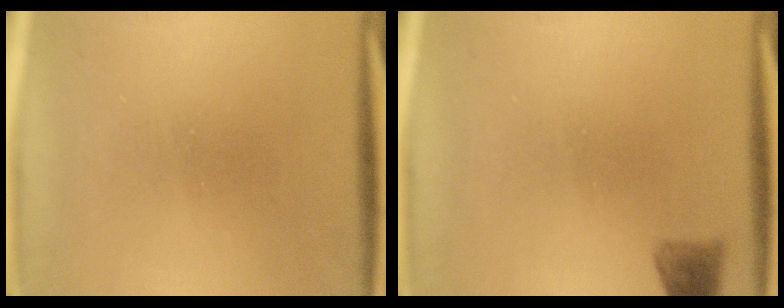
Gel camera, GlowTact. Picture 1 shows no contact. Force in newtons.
{"total": 2.0}